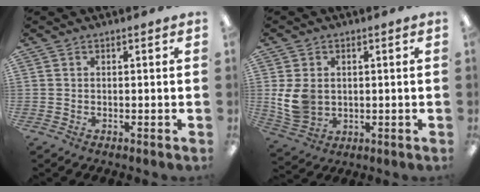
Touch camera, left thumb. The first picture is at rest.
{"total": 7.7, "force": [0.6, 6.3, 4.5], "torque": [-0.117, 0.008, 0.014]}